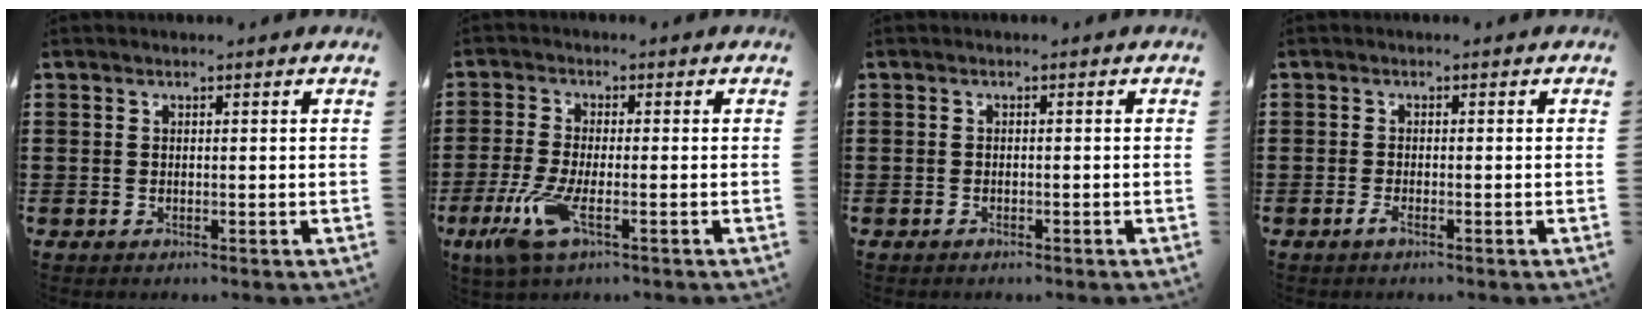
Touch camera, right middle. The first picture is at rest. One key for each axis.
{"total": 6.5, "fx": -2.9, "fy": 1.8, "fz": 5.6, "tx": -0.131, "ty": -0.017, "tz": -0.054}
{"total": 0.8, "fx": -0.7, "fy": 0.2, "fz": 0.1, "tx": -0.004, "ty": 0.000, "tz": -0.015}
{"total": 1.3, "fx": -0.8, "fy": 0.2, "fz": 1.0, "tx": -0.019, "ty": -0.002, "tz": -0.015}